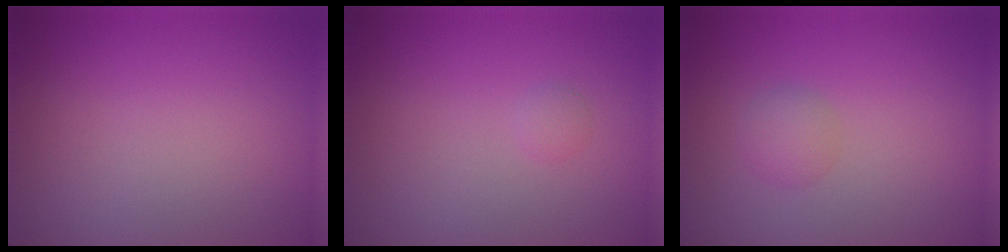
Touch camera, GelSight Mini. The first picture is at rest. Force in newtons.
{"total": 0.6, "press": 0.6, "slide": 0.1}
{"total": 1.4, "press": 1.4, "slide": 0.0}